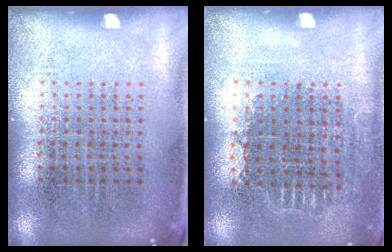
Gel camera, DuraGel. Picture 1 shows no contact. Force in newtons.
{"total": 0.7, "press": 0.7, "slide": 0.2}